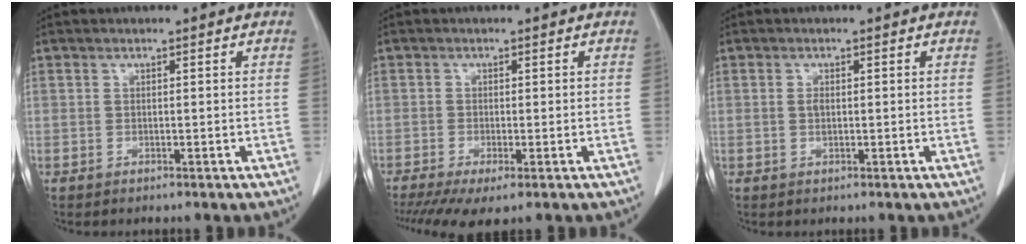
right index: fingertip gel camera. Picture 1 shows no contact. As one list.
[{"total": 5.8, "force": [-3.7, 1.2, 4.3], "torque": [-0.069, -0.016, -0.061]}, {"total": 1.1, "force": [0.1, 0.5, 1.0], "torque": [-0.016, 0.002, 0.004]}]